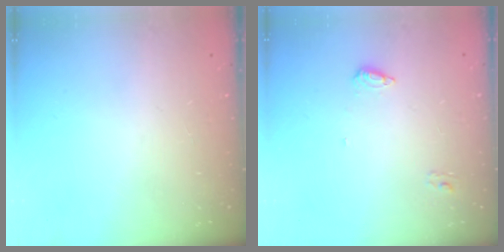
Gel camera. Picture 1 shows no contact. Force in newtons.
{"total": 7.0, "press": 7.0, "slide": 0.5}